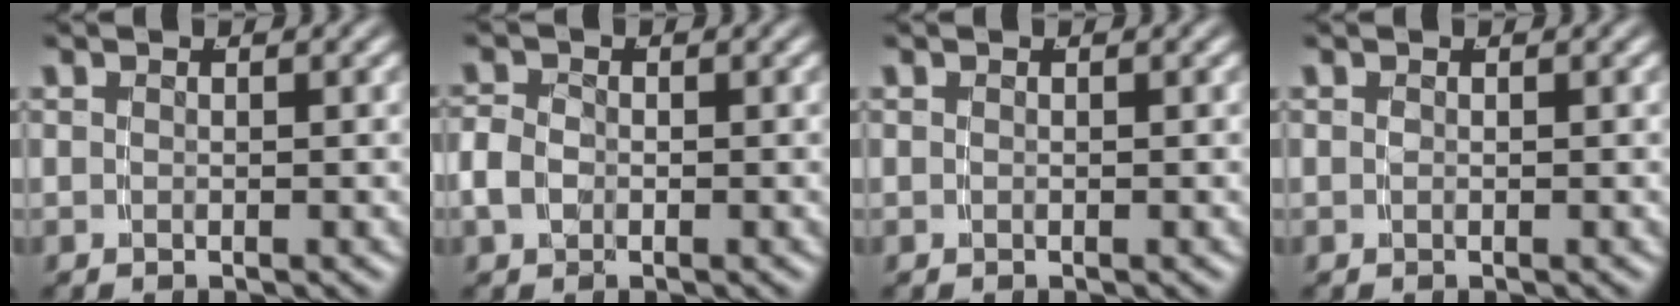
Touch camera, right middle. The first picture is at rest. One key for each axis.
{"total": 1.9, "fx": -0.6, "fy": 1.4, "fz": 1.1, "tx": -0.034, "ty": -0.006, "tz": -0.006}
{"total": 0.0}
{"total": 0.0}